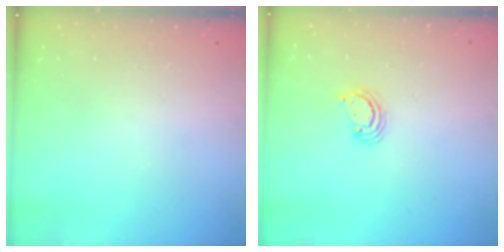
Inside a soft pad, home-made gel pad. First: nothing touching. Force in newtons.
{"total": 3.1, "press": 3.1, "slide": 0.3}